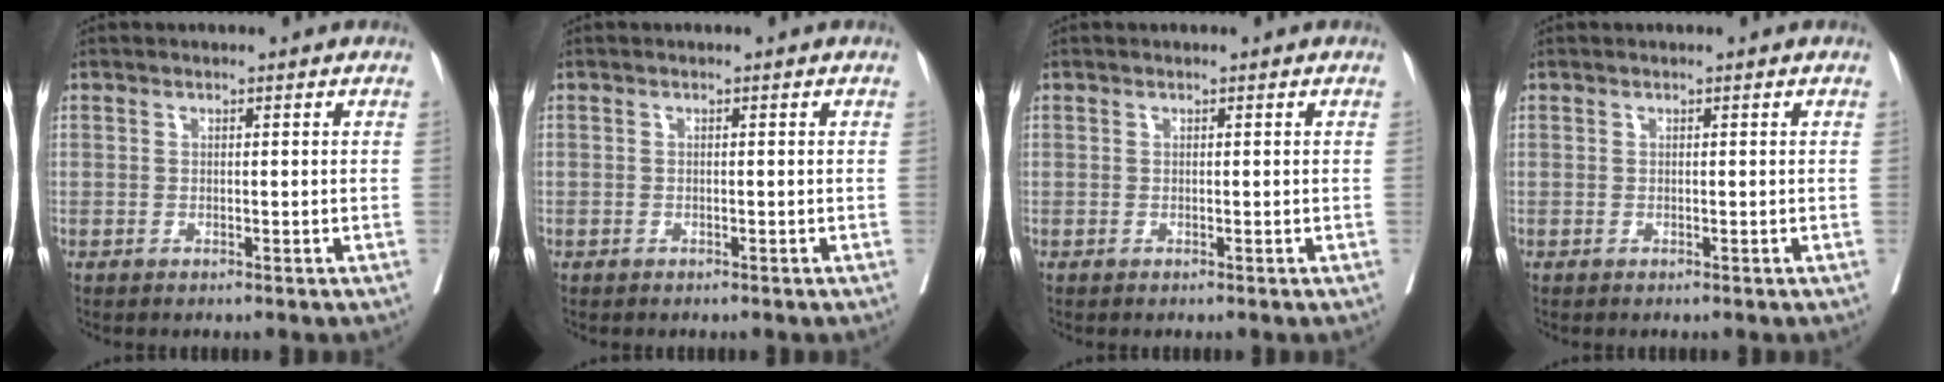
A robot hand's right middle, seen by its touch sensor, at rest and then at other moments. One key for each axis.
{"total": 0.6, "fx": -0.3, "fy": 0.5, "fz": -0.1, "tx": -0.005, "ty": 0.005, "tz": -0.007}
{"total": 0.0}
{"total": 0.0}